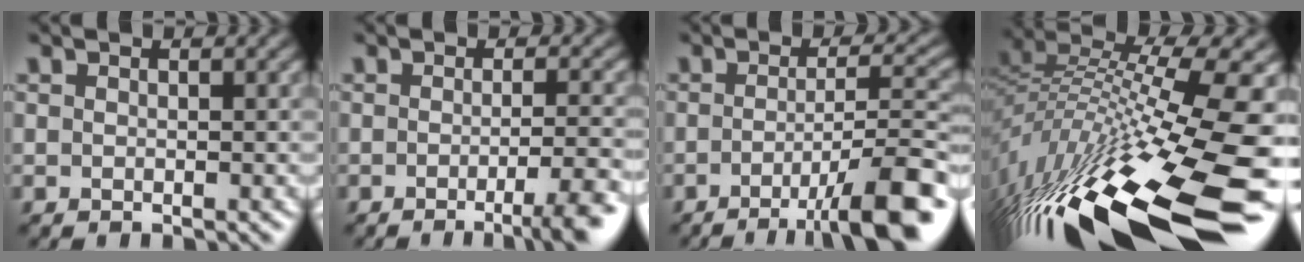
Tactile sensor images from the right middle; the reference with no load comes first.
{"total": 4.6, "force": [-2.2, 0.9, 4.0], "torque": [-0.049, -0.005, -0.037]}
{"total": 9.4, "force": [-4.6, 1.7, 8.0], "torque": [-0.100, 0.006, -0.074]}
{"total": 17.8, "force": [-8.1, 4.6, 15.2], "torque": [-0.304, 0.013, -0.134]}